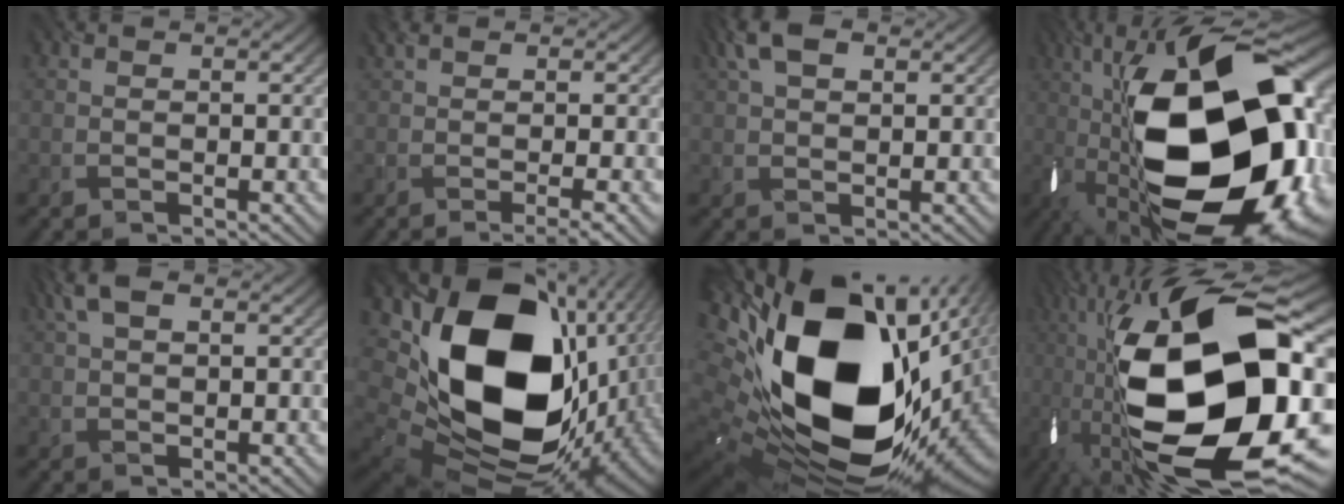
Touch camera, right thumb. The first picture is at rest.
{"total": 3.5, "force": [-0.6, 0.8, 3.4], "torque": [-0.049, 0.006, -0.013]}
{"total": 3.8, "force": [2.2, 2.2, 2.3], "torque": [-0.056, 0.012, 0.040]}
{"total": 23.2, "force": [-2.4, 12.2, 19.6], "torque": [-0.394, -0.014, -0.043]}
{"total": 3.3, "force": [1.6, 1.7, 2.3], "torque": [-0.054, 0.008, 0.031]}
{"total": 21.8, "force": [2.8, 16.1, 14.4], "torque": [-0.350, -0.059, 0.098]}
{"total": 22.3, "force": [3.2, 14.9, 16.3], "torque": [-0.342, -0.075, 0.097]}
{"total": 22.3, "force": [-1.2, 10.1, 19.8], "torque": [-0.395, -0.008, -0.026]}